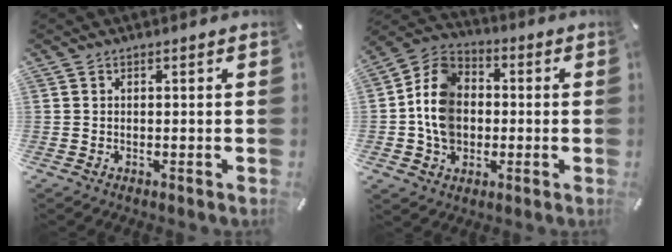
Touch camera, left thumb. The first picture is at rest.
{"total": 11.2, "force": [-1.4, 9.6, 5.6], "torque": [-0.144, 0.018, -0.029]}